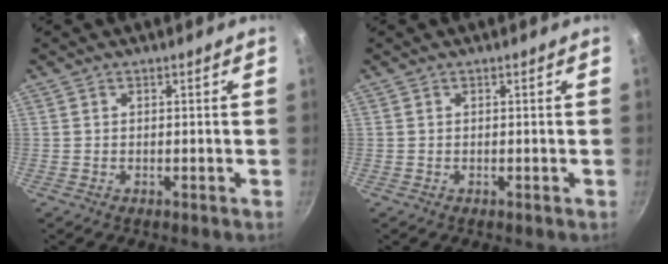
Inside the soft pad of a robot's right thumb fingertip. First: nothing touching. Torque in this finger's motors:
{"motor_torque": [0.11, 0.04, -0.10, 0.29, 0.01]}